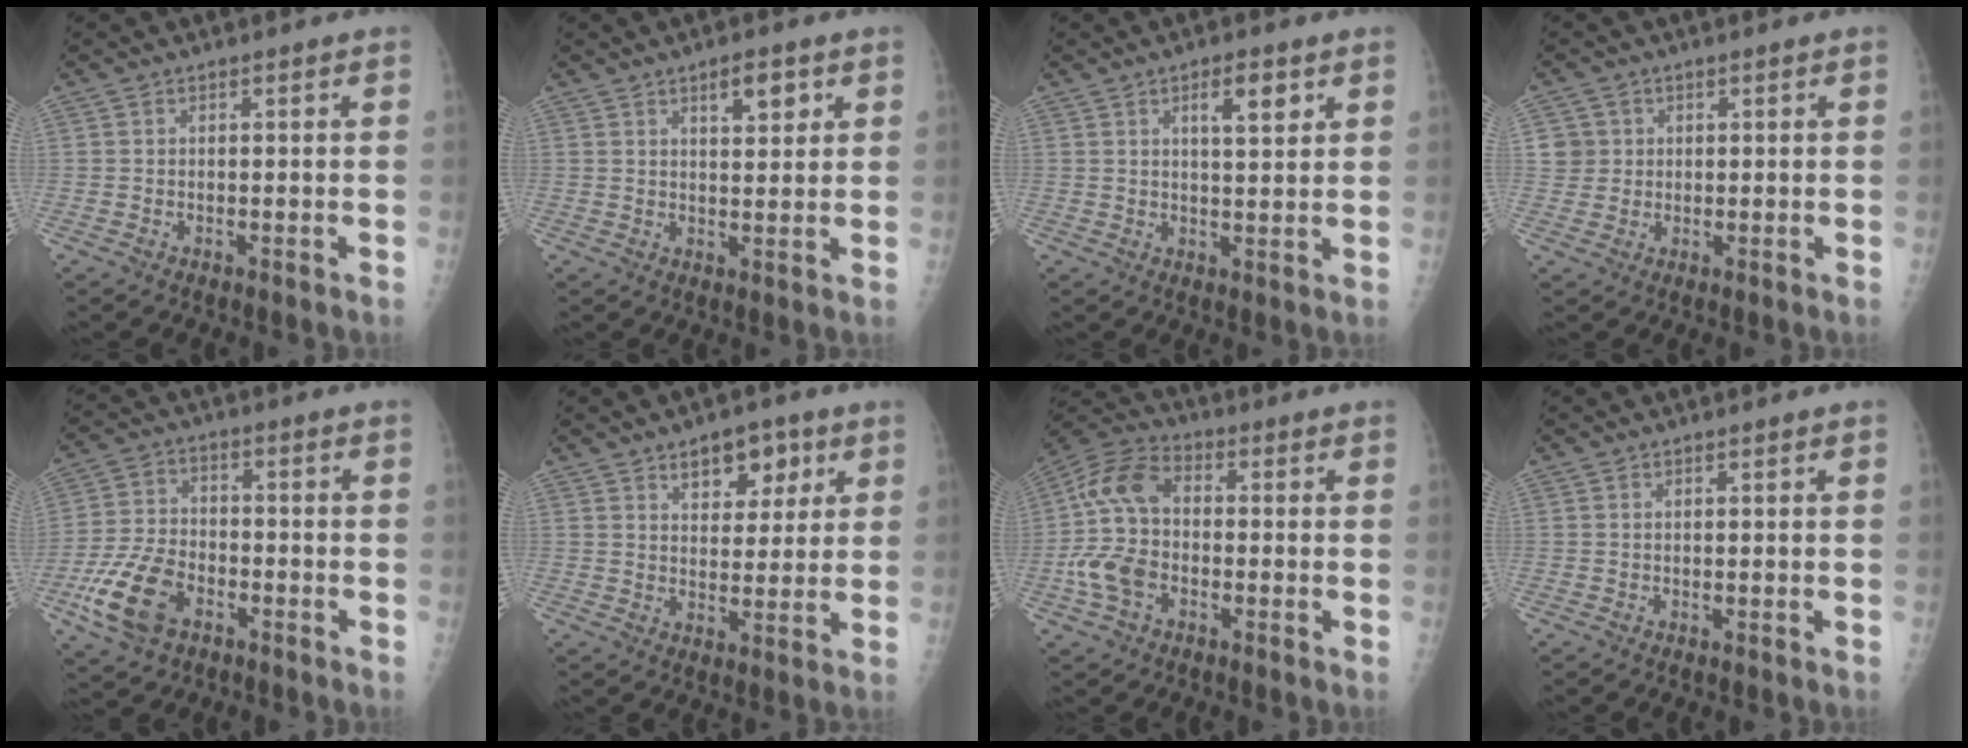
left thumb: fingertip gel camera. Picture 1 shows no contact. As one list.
[{"total": 4.9, "force": [2.6, 2.0, 3.7], "torque": [-0.043, -0.013, 0.038]}, {"total": 5.3, "force": [2.6, 1.8, 4.3], "torque": [-0.059, -0.014, 0.041]}, {"total": 3.5, "force": [0.8, 3.4, 0.0], "torque": [0.031, 0.002, 0.011]}, {"total": 12.3, "force": [-5.6, 7.5, 8.0], "torque": [-0.155, 0.017, -0.108]}, {"total": 8.3, "force": [4.4, 5.0, 5.1], "torque": [-0.034, -0.019, 0.062]}, {"total": 12.4, "force": [-2.8, 8.3, 8.9], "torque": [-0.184, 0.030, -0.064]}, {"total": 0.0}]